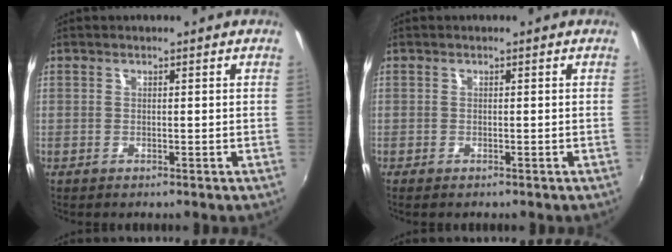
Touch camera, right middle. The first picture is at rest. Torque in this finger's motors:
{"motor_torque": [0.87, -1.19, 0.14, 0.03]}